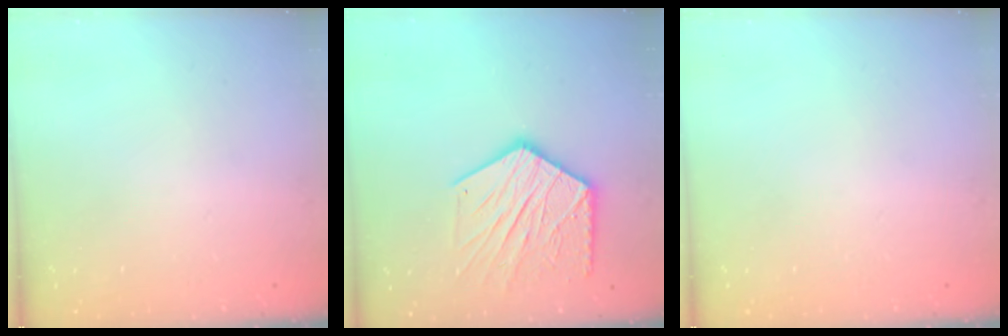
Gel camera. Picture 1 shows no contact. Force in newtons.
{"total": 17.7, "press": 17.6, "slide": 1.4}
{"total": 0.0}